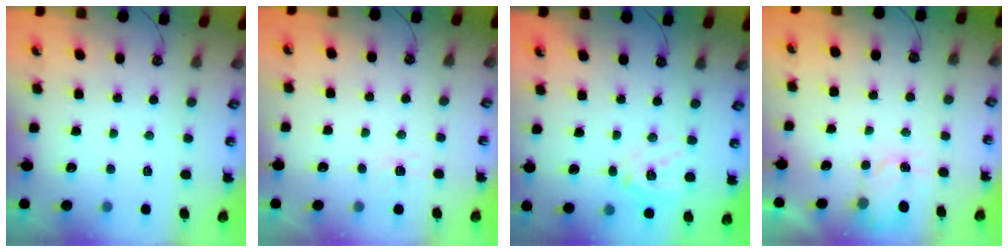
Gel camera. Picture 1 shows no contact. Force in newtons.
{"total": 5.3, "press": 5.3, "slide": 0.6}
{"total": 14.4, "press": 14.2, "slide": 2.2}
{"total": 2.7, "press": 2.7, "slide": 0.4}